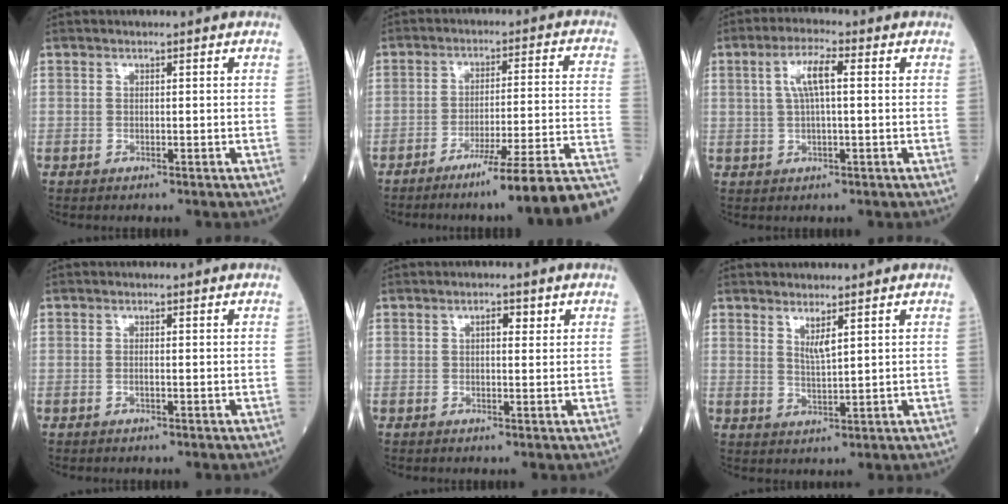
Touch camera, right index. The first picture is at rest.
{"total": 16.9, "force": [-12.7, -1.7, 10.9], "torque": [-0.091, 0.009, -0.186]}
{"total": 5.3, "force": [1.2, 1.0, 5.1], "torque": [-0.104, 0.015, 0.025]}
{"total": 0.7, "force": [-0.2, 0.1, 0.7], "torque": [-0.015, 0.000, -0.003]}
{"total": 1.9, "force": [0.8, 0.9, 1.5], "torque": [-0.023, 0.003, 0.010]}
{"total": 2.8, "force": [1.7, 0.1, 2.2], "torque": [-0.046, -0.011, 0.036]}